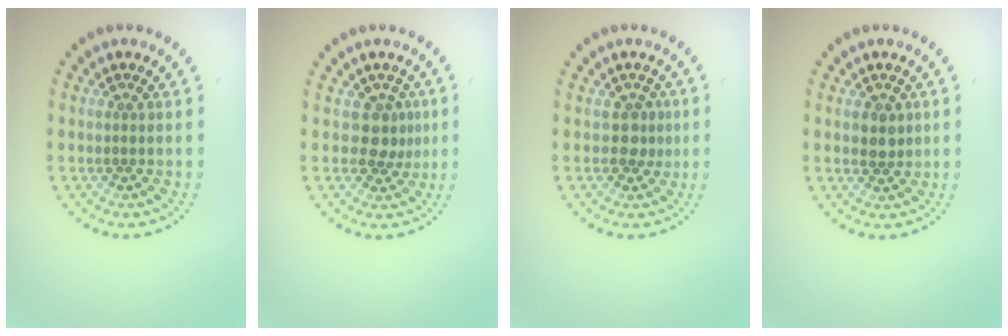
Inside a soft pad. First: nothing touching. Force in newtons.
{"total": 2.3, "press": 1.9, "slide": 1.3}
{"total": 1.5, "press": 1.3, "slide": 0.8}
{"total": 1.8, "press": 1.7, "slide": 0.4}